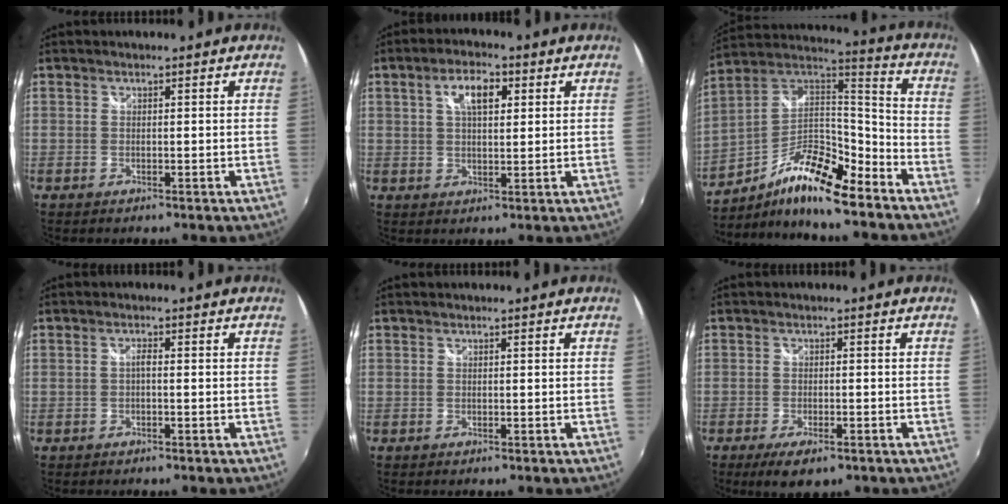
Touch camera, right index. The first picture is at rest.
{"total": 6.2, "force": [2.2, 2.8, 5.1], "torque": [-0.088, 0.013, 0.038]}
{"total": 16.4, "force": [-10.5, 4.3, 11.9], "torque": [-0.224, 0.005, -0.199]}
{"total": 1.1, "force": [-0.4, 0.3, 1.0], "torque": [-0.019, 0.004, -0.008]}
{"total": 0.0}
{"total": 5.8, "force": [-3.7, 2.0, 4.0], "torque": [-0.090, -0.021, -0.061]}